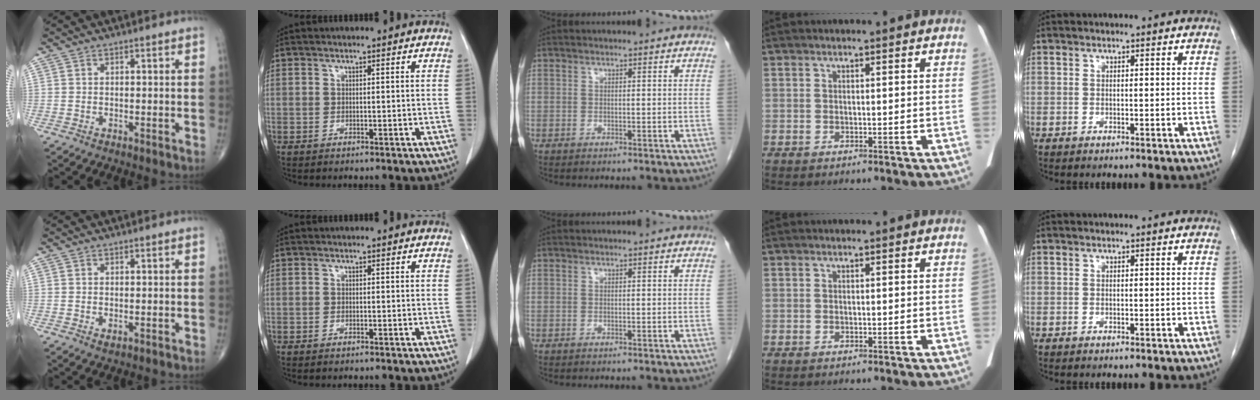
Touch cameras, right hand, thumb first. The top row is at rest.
{"thumb": {"total": 1.0, "force": [-0.2, 0.5, 0.8], "torque": [-0.014, -0.002, 0.000]}, "index": {"total": 0.6, "force": [-0.5, 0.1, 0.3], "torque": [-0.009, -0.001, -0.006]}}